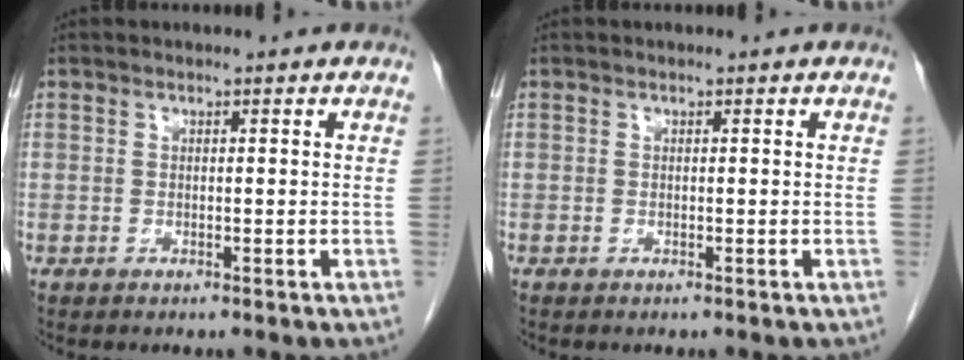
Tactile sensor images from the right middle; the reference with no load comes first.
{"total": 0.0}